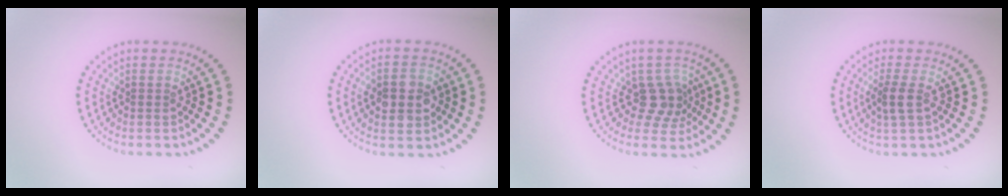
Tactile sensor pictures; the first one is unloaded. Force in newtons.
{"total": 4.0, "press": 4.0, "slide": 0.1}
{"total": 2.9, "press": 2.2, "slide": 1.8}
{"total": 1.8, "press": 1.6, "slide": 0.9}